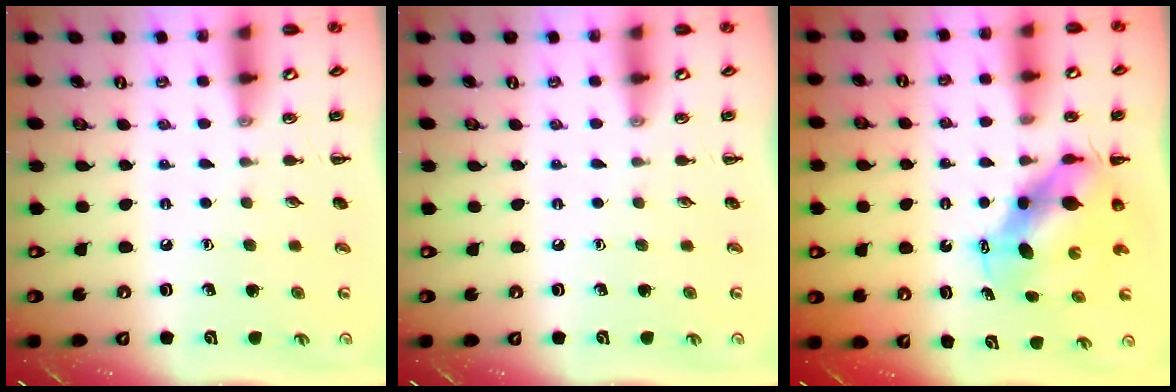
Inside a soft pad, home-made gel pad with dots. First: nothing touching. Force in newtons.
{"total": 0.0}
{"total": 7.2, "press": 7.1, "slide": 1.4}